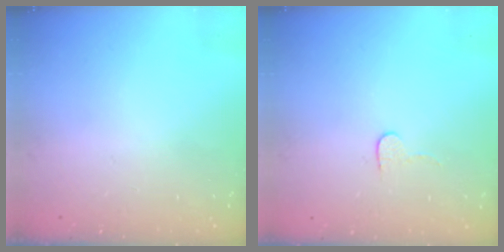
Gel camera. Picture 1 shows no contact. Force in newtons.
{"total": 4.0, "press": 4.0, "slide": 0.3}